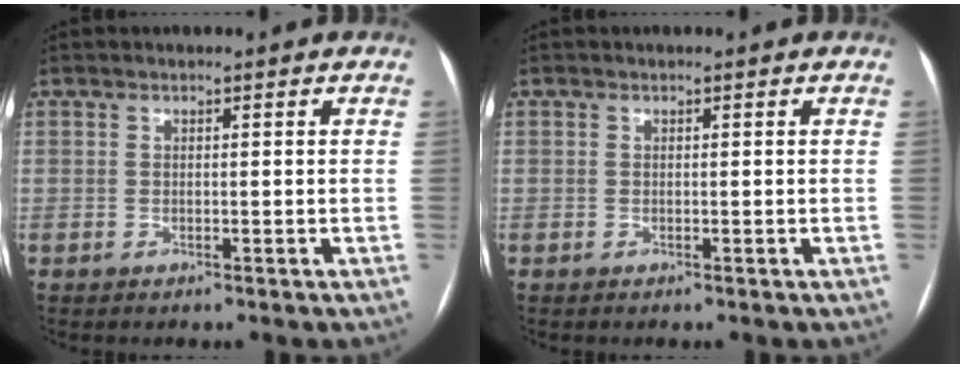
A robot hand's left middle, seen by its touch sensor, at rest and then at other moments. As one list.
[{"total": 0.0}]